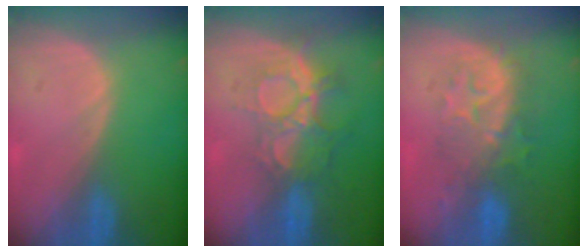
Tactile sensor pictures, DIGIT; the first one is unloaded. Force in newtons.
{"total": 9.3, "press": 7.9, "slide": 5.1}
{"total": 8.0, "press": 7.9, "slide": 1.6}